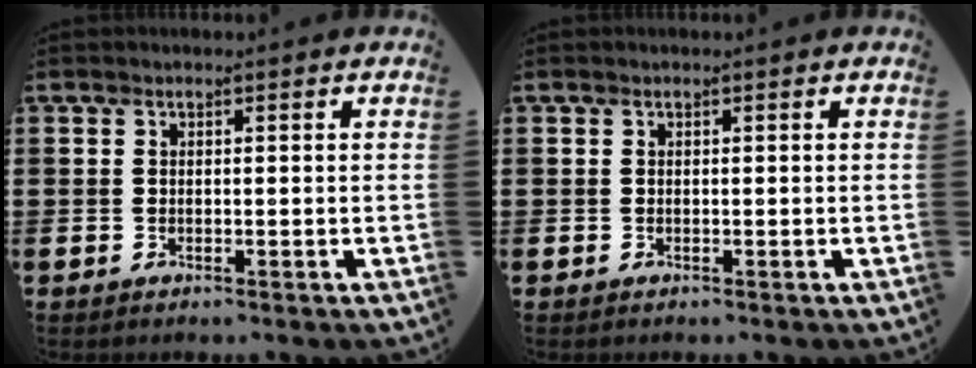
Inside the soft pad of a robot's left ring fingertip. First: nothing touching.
{"total": 0.0}